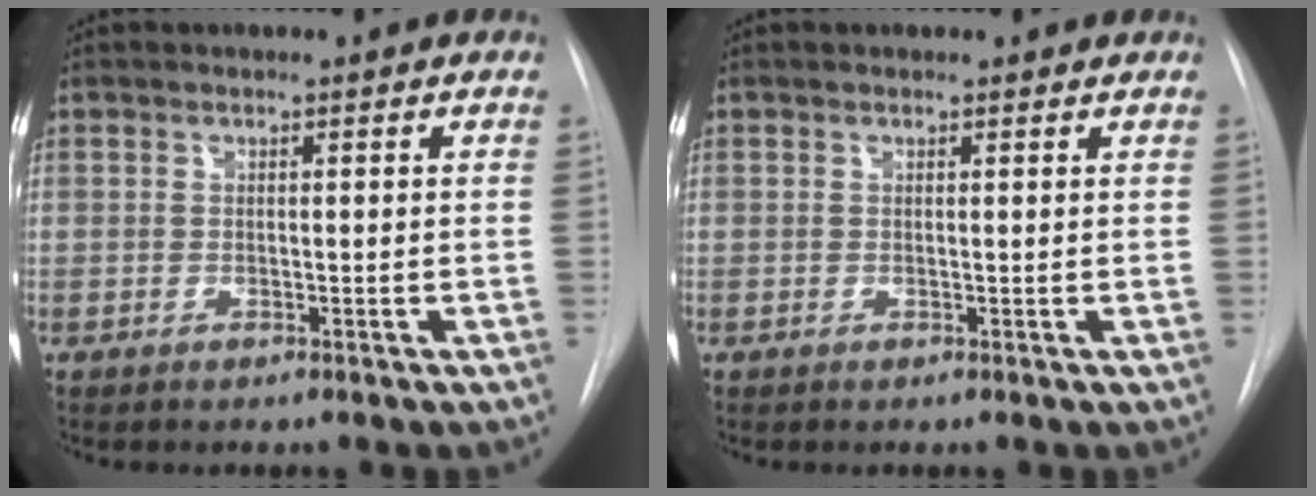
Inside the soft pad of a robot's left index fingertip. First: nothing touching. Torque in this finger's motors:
{"motor_torque": [-0.12, 0.02, -0.33, -0.09]}